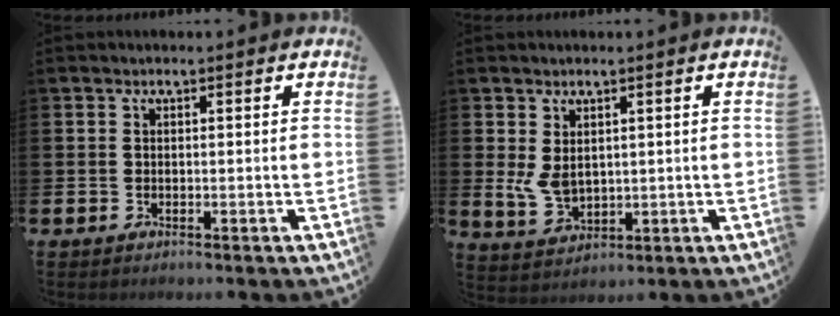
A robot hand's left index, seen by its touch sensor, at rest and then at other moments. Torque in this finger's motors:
{"motor_torque": [0.97, 0.05, 0.38, 0.04]}